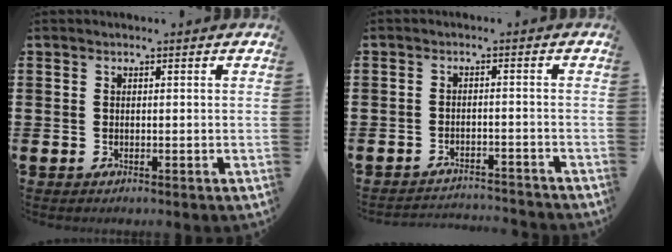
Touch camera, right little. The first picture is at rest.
{"total": 2.3, "force": [-2.3, -0.1, -0.1], "torque": [-0.003, 0.003, -0.050]}